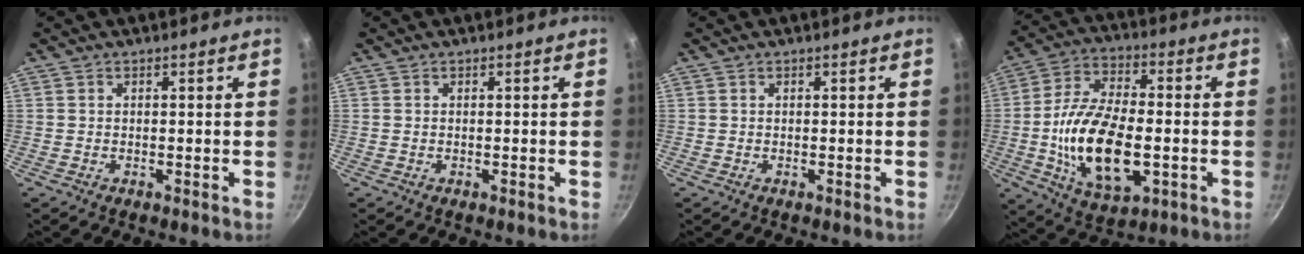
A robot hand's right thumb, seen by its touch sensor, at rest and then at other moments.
{"total": 0.0}
{"total": 0.0}
{"total": 19.4, "force": [-3.3, 9.9, 16.3], "torque": [-0.293, 0.017, -0.057]}